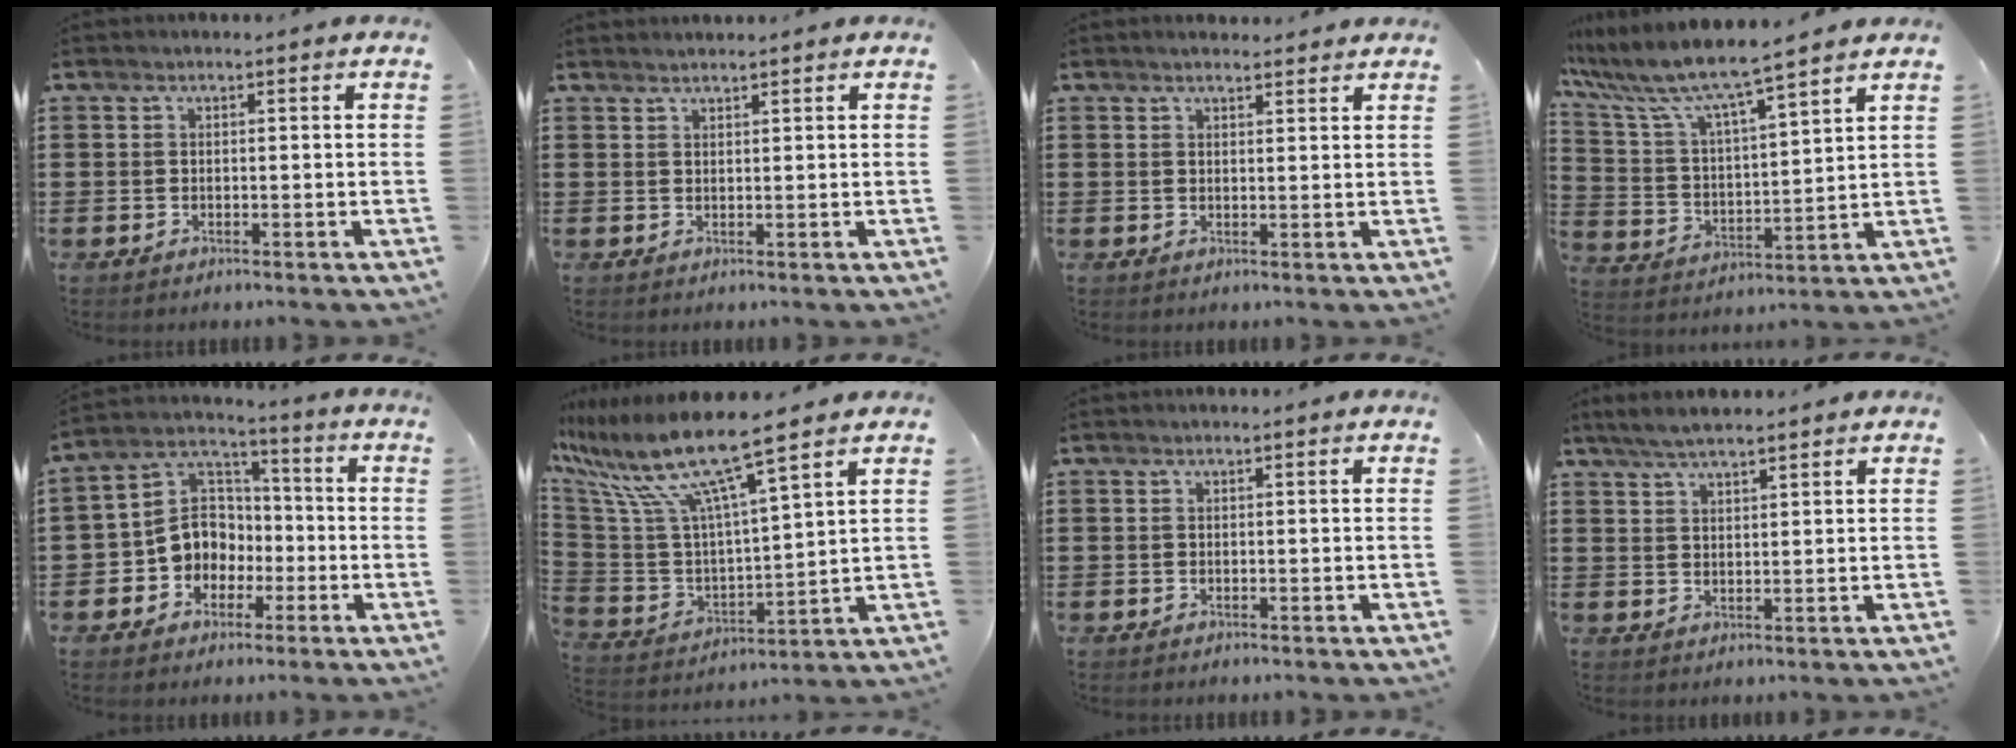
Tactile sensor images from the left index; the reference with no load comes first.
{"total": 1.2, "force": [1.1, 0.0, 0.2], "torque": [-0.005, -0.002, 0.023]}
{"total": 1.8, "force": [1.7, 0.2, 0.6], "torque": [-0.014, 0.003, 0.032]}
{"total": 7.1, "force": [6.3, 0.1, 3.2], "torque": [-0.094, -0.043, 0.101]}
{"total": 7.8, "force": [-2.2, 7.1, 2.3], "torque": [-0.090, 0.003, -0.049]}
{"total": 12.2, "force": [9.1, 0.9, 8.1], "torque": [-0.197, -0.063, 0.150]}
{"total": 0.0}
{"total": 3.5, "force": [3.0, 0.5, 1.8], "torque": [-0.042, 0.001, 0.055]}